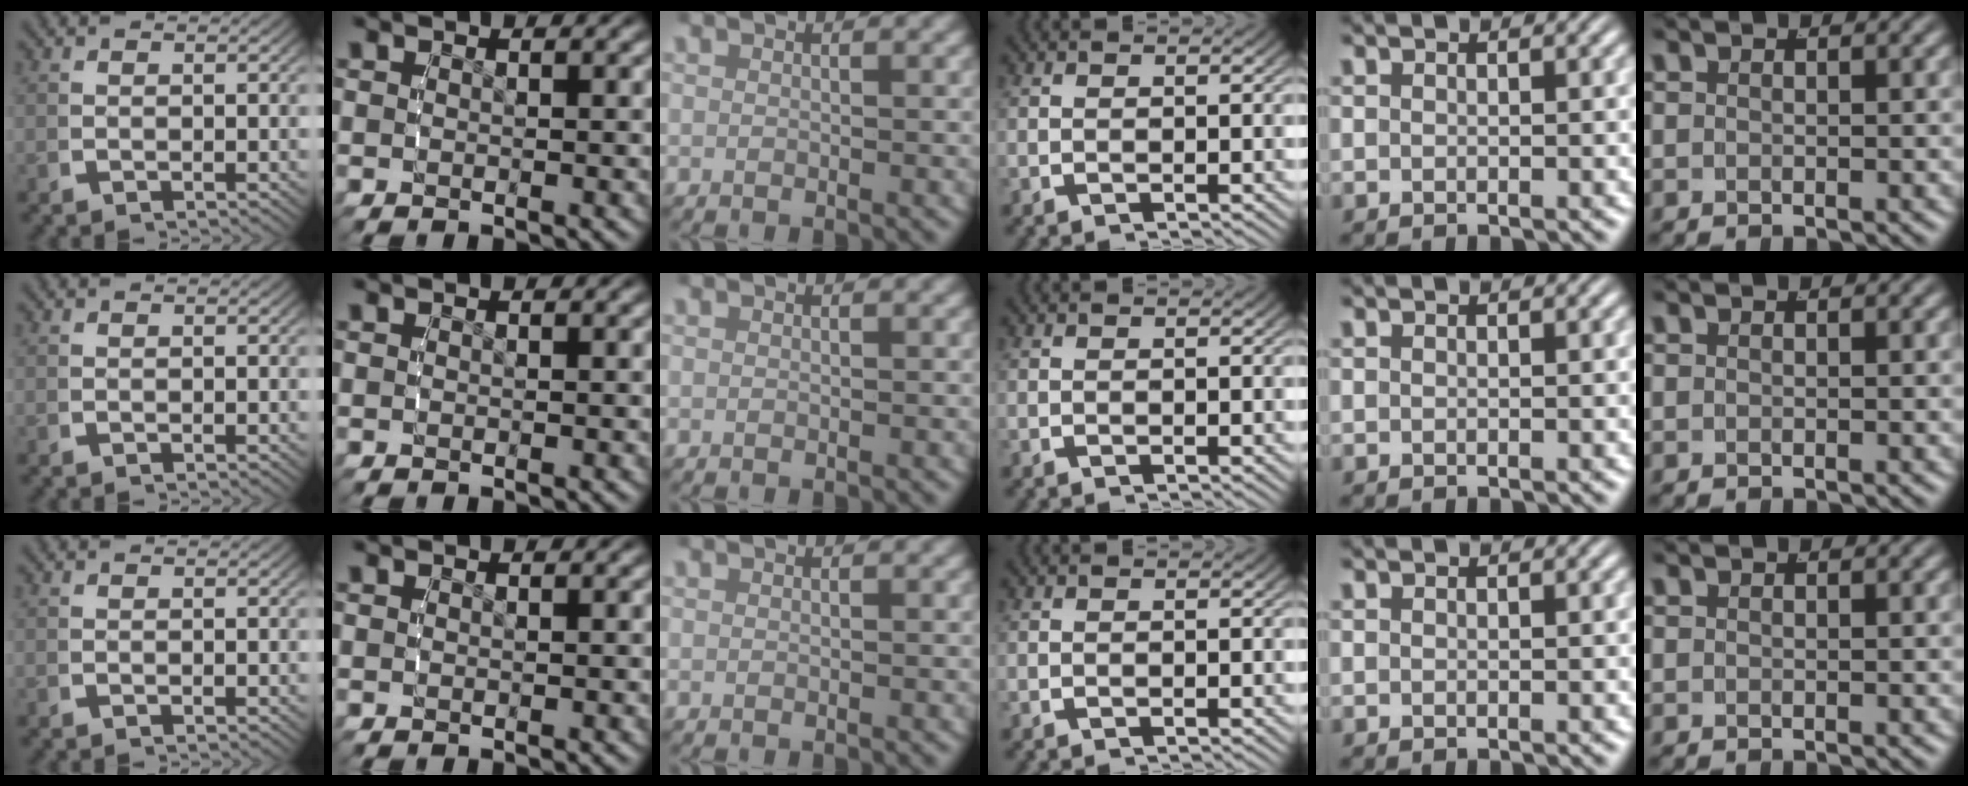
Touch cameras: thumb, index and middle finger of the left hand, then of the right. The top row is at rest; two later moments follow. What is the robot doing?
{"motion": "reach", "object": "measuring cup"}